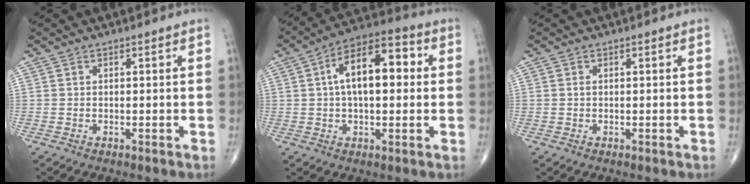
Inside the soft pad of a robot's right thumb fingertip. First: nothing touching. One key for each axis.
{"total": 13.9, "fx": 2.0, "fy": 6.9, "fz": 11.9, "tx": -0.181, "ty": 0.029, "tz": 0.024}
{"total": 0.6, "fx": 0.0, "fy": 0.4, "fz": 0.4, "tx": -0.008, "ty": 0.000, "tz": 0.001}